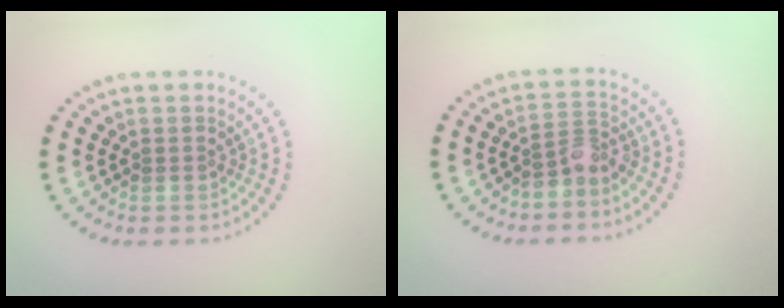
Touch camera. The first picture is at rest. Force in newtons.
{"total": 2.1, "press": 1.6, "slide": 1.4}